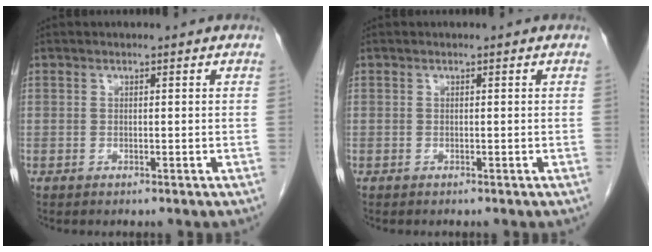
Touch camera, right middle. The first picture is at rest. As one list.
[{"total": 0.0}]